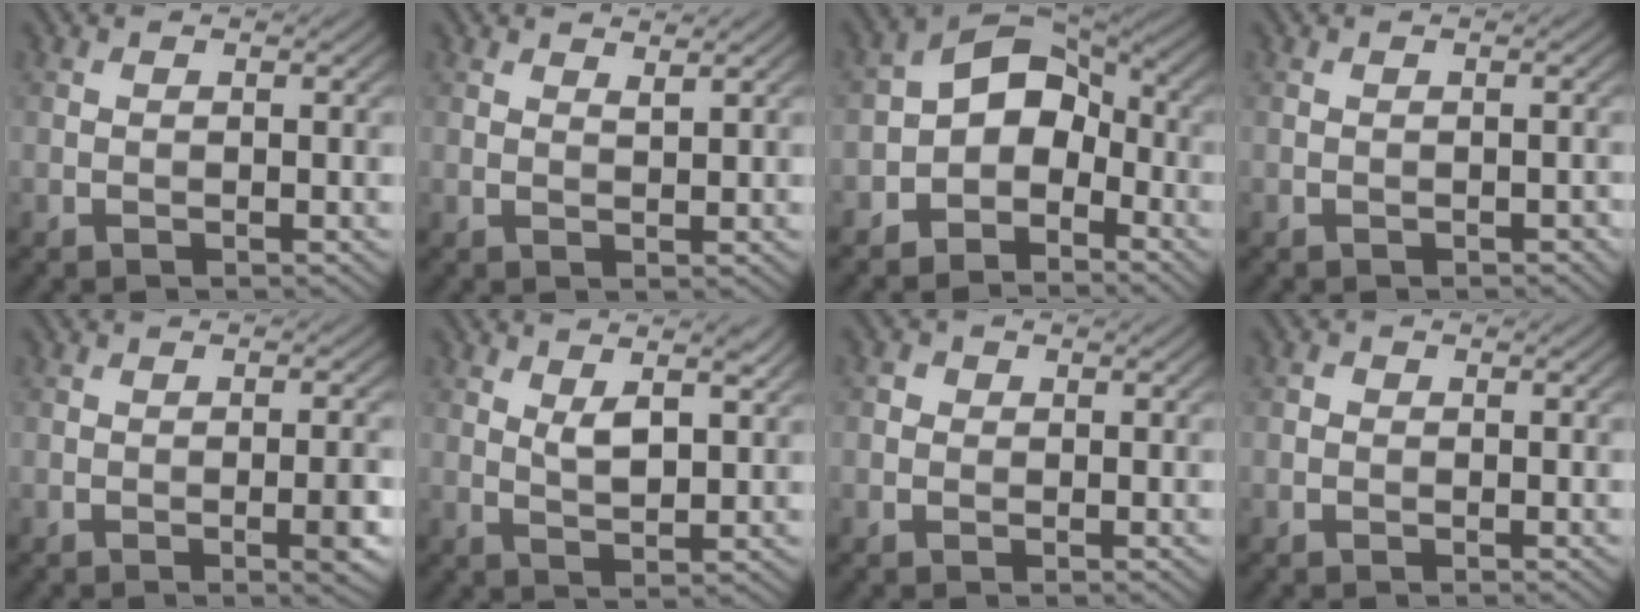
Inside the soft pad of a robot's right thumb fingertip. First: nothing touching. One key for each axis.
{"total": 1.4, "fx": 1.2, "fy": 0.2, "fz": 0.6, "tx": -0.017, "ty": -0.002, "tz": 0.023}
{"total": 7.6, "fx": -3.1, "fy": 5.2, "fz": 4.5, "tx": -0.070, "ty": 0.002, "tz": -0.071}
{"total": 0.5, "fx": -0.3, "fy": 0.2, "fz": 0.3, "tx": -0.003, "ty": -0.002, "tz": -0.003}
{"total": 2.7, "fx": -0.8, "fy": 0.3, "fz": 2.5, "tx": -0.039, "ty": 0.004, "tz": -0.013}
{"total": 4.3, "fx": 2.2, "fy": 1.5, "fz": 3.3, "tx": -0.072, "ty": -0.006, "tz": 0.043}
{"total": 1.2, "fx": 0.1, "fy": 1.2, "fz": 0.3, "tx": -0.002, "ty": -0.002, "tz": -0.003}
{"total": 0.6, "fx": -0.1, "fy": 0.6, "fz": 0.1, "tx": 0.001, "ty": -0.004, "tz": -0.005}